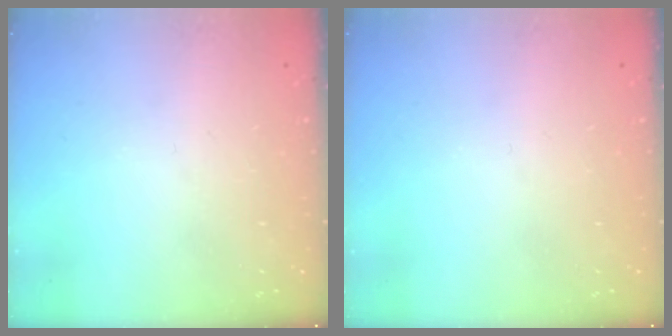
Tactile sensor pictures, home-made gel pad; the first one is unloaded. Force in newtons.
{"total": 0.0}